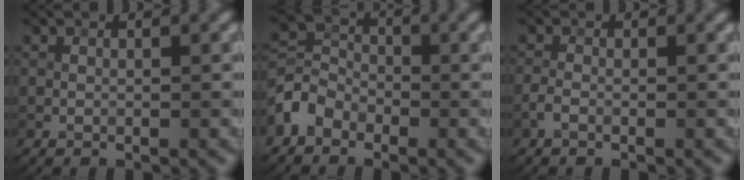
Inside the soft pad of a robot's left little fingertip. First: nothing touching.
{"total": 3.0, "force": [-2.0, 2.2, 0.8], "torque": [-0.016, 0.010, -0.048]}
{"total": 1.1, "force": [-0.6, 0.6, 0.8], "torque": [-0.018, 0.003, -0.016]}